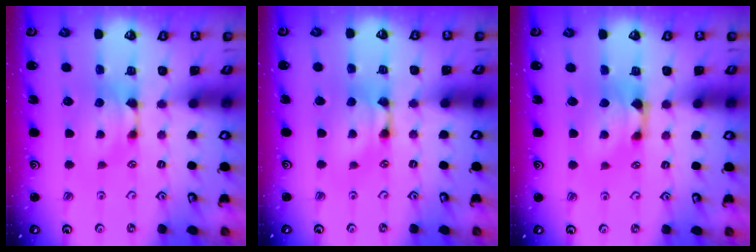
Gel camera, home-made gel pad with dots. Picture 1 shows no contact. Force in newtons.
{"total": 1.9, "press": 1.9, "slide": 0.1}
{"total": 1.1, "press": 0.1, "slide": 1.1}